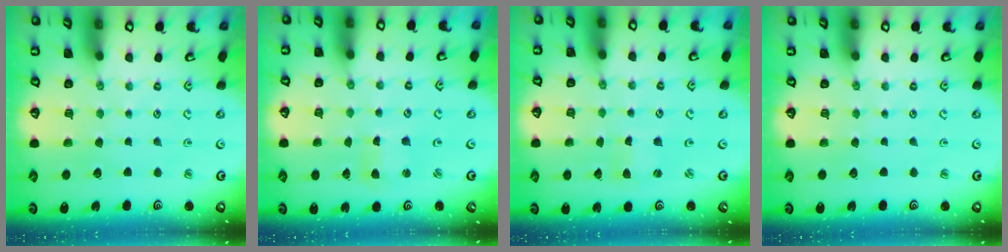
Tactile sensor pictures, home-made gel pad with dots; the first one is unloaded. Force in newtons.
{"total": 1.7, "press": 1.7, "slide": 0.4}
{"total": 0.9, "press": 0.8, "slide": 0.1}
{"total": 0.0}